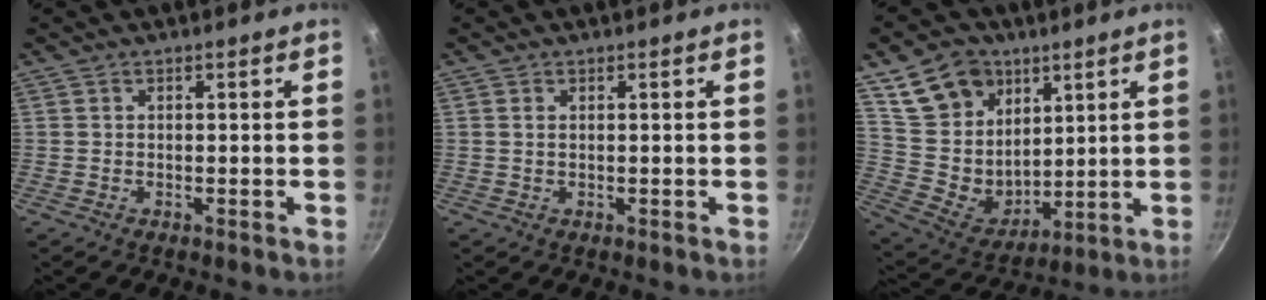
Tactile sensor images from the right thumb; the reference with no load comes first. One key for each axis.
{"total": 0.9, "fx": 0.3, "fy": 0.5, "fz": 0.7, "tx": -0.013, "ty": 0.001, "tz": 0.003}
{"total": 16.9, "fx": 8.9, "fy": 12.7, "fz": 6.7, "tx": -0.081, "ty": -0.052, "tz": 0.178}